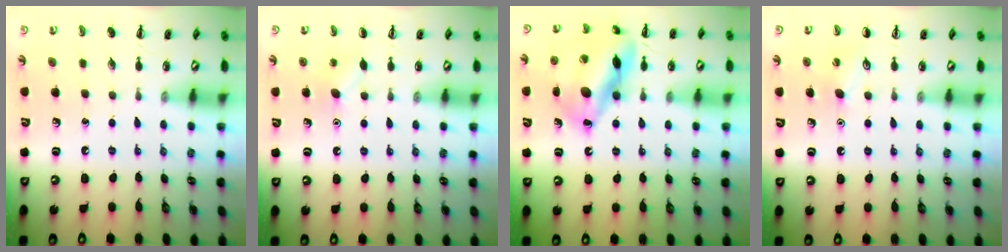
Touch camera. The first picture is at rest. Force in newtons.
{"total": 4.8, "press": 4.5, "slide": 1.4}
{"total": 16.2, "press": 16.2, "slide": 1.5}
{"total": 5.8, "press": 5.6, "slide": 1.6}